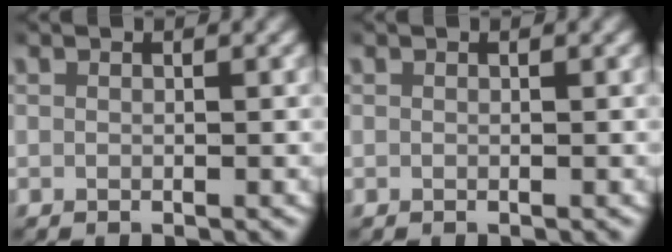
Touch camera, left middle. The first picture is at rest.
{"total": 0.0}